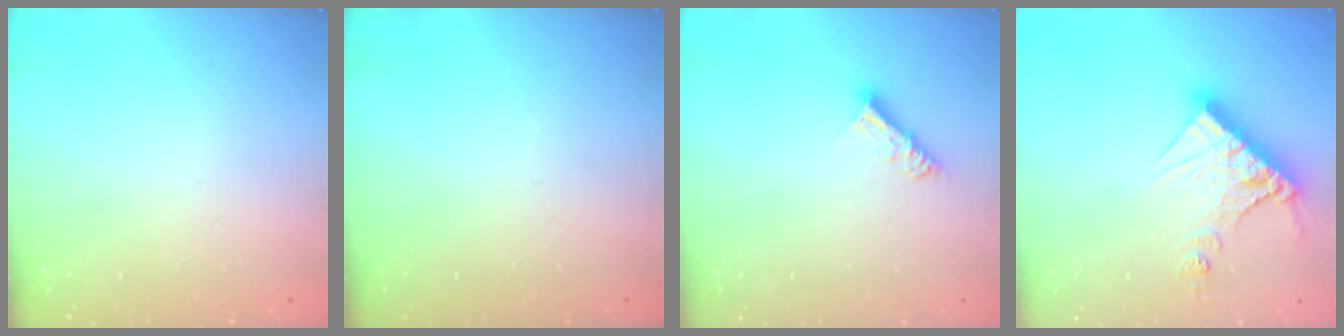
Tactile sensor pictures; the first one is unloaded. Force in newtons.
{"total": 0.0}
{"total": 6.7, "press": 6.7, "slide": 0.6}
{"total": 13.7, "press": 13.6, "slide": 1.6}